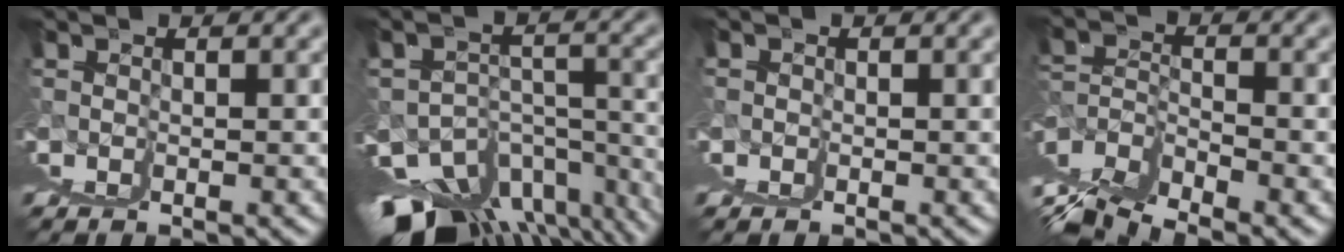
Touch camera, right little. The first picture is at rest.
{"total": 6.1, "force": [-4.1, 0.4, 4.6], "torque": [-0.058, -0.025, -0.033]}
{"total": 1.5, "force": [1.0, -0.9, -0.7], "torque": [0.025, 0.002, 0.015]}
{"total": 4.0, "force": [1.2, -2.0, 3.2], "torque": [-0.035, 0.004, 0.031]}